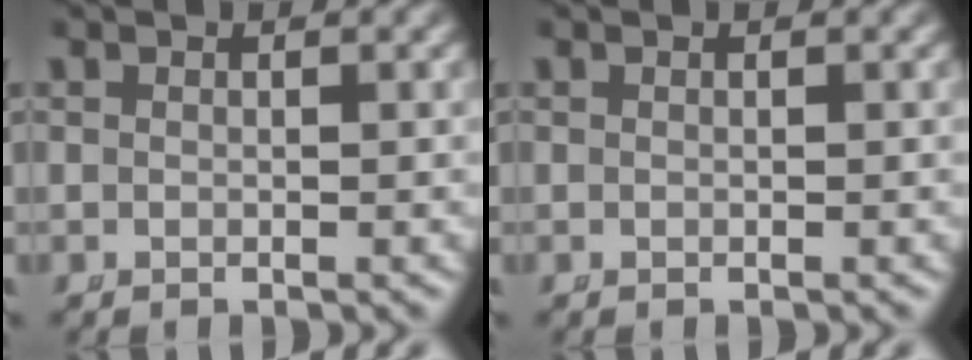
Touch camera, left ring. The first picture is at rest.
{"total": 0.0}